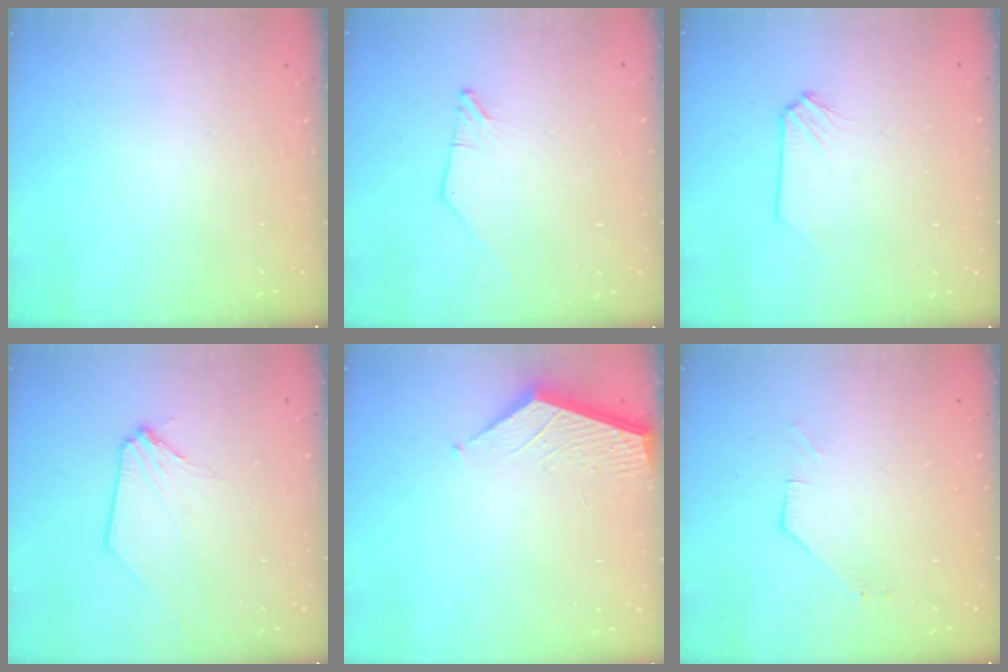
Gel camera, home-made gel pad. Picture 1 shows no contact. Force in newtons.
{"total": 0.0}
{"total": 0.0}
{"total": 1.5, "press": 1.4, "slide": 0.3}
{"total": 2.1, "press": 2.1, "slide": 0.2}
{"total": 1.3, "press": 1.3, "slide": 0.2}